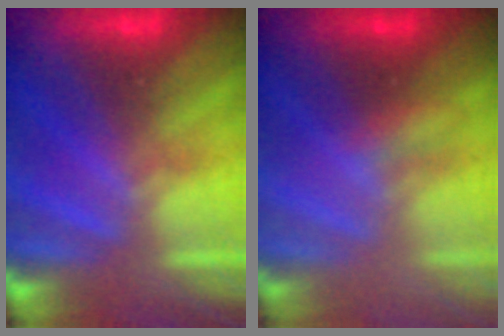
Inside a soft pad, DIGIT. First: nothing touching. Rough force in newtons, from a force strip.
{"total": 2.1}